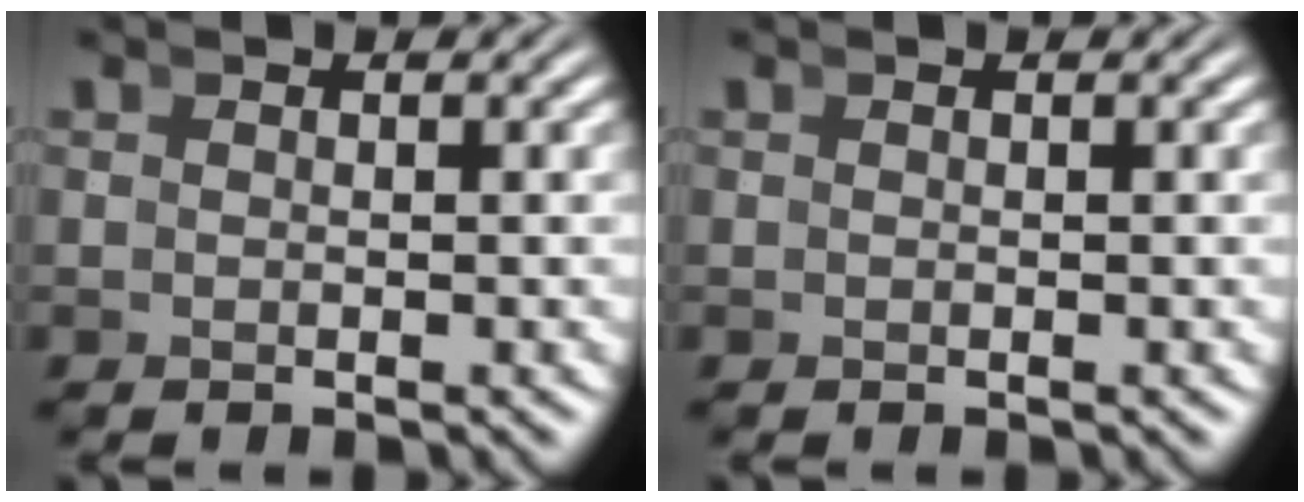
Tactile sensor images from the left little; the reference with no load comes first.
{"total": 0.0}